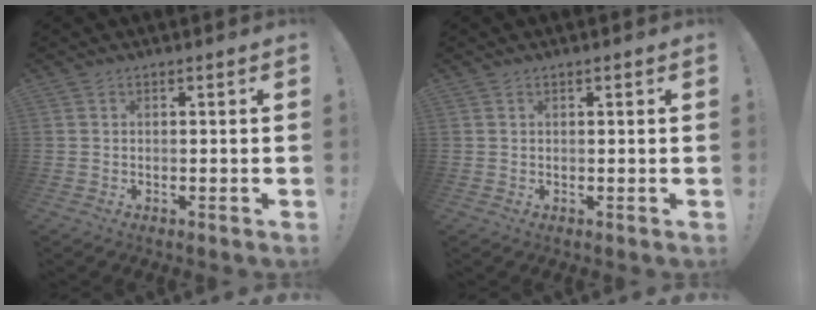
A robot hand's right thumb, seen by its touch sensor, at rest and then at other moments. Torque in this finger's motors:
{"motor_torque": [0.03, 0.08, 0.01, -0.01, 0.12]}